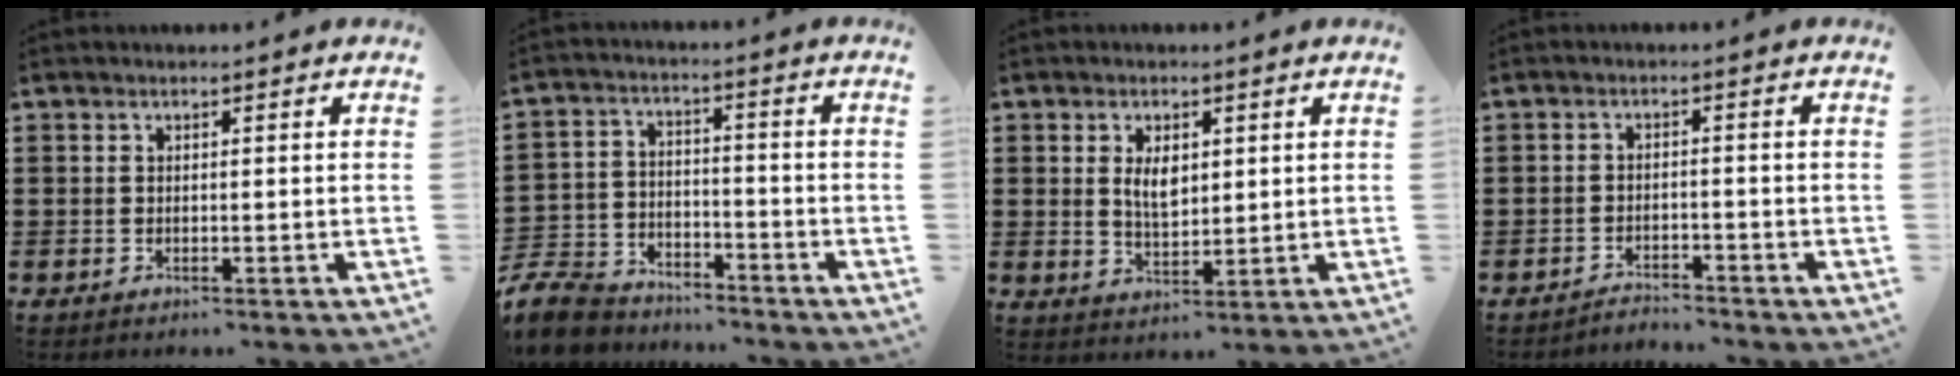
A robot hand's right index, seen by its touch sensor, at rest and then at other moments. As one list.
[{"total": 8.0, "force": [-7.6, 2.1, 1.4], "torque": [-0.047, 0.012, -0.153]}, {"total": 4.2, "force": [1.2, 2.2, 3.4], "torque": [-0.064, 0.006, 0.018]}, {"total": 2.4, "force": [-2.3, -0.1, -0.2], "torque": [-0.004, 0.001, -0.051]}]